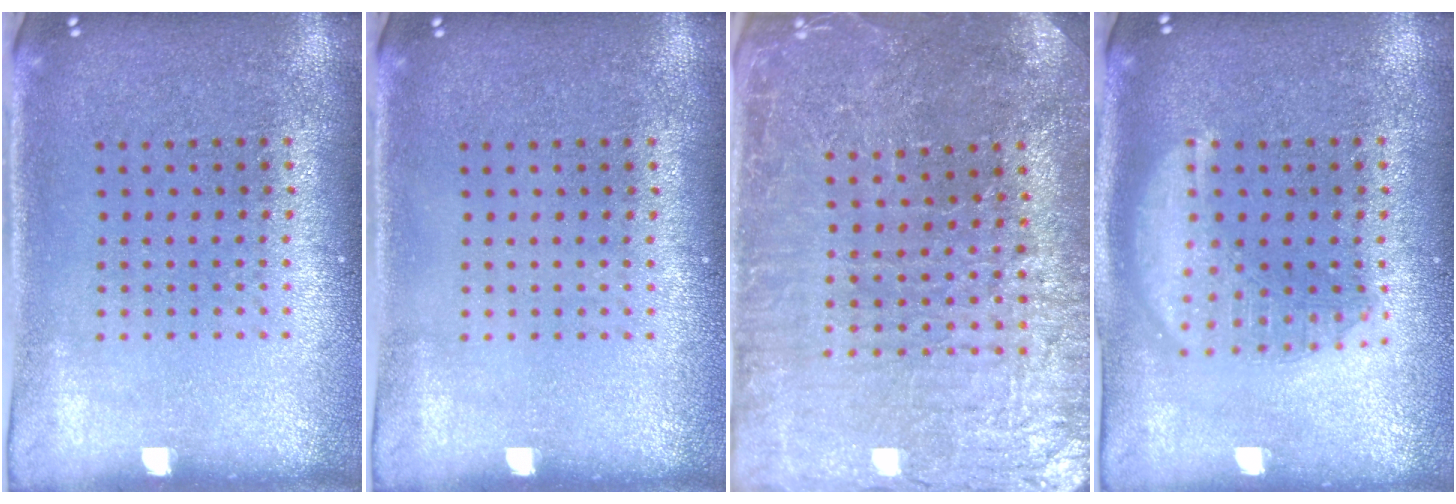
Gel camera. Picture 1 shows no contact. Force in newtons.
{"total": 0.0}
{"total": 3.4, "press": 3.4, "slide": 0.3}
{"total": 2.1, "press": 2.1, "slide": 0.1}